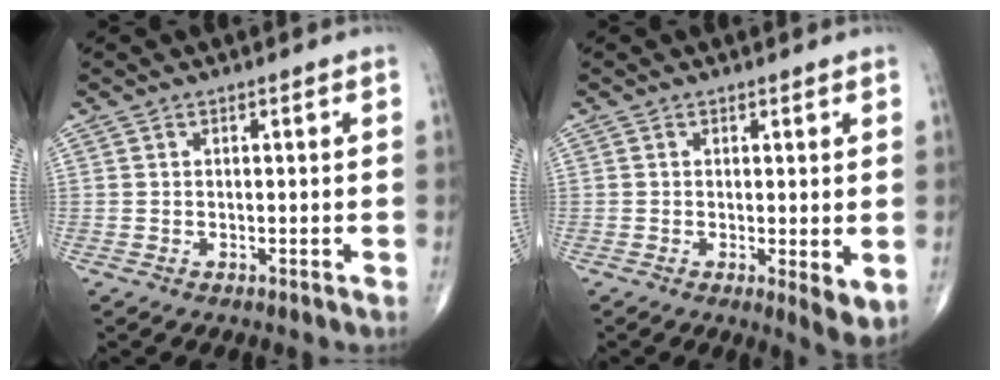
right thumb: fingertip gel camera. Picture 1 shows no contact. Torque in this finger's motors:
{"motor_torque": [-0.49, 0.18, 0.08, -0.04, -0.04]}